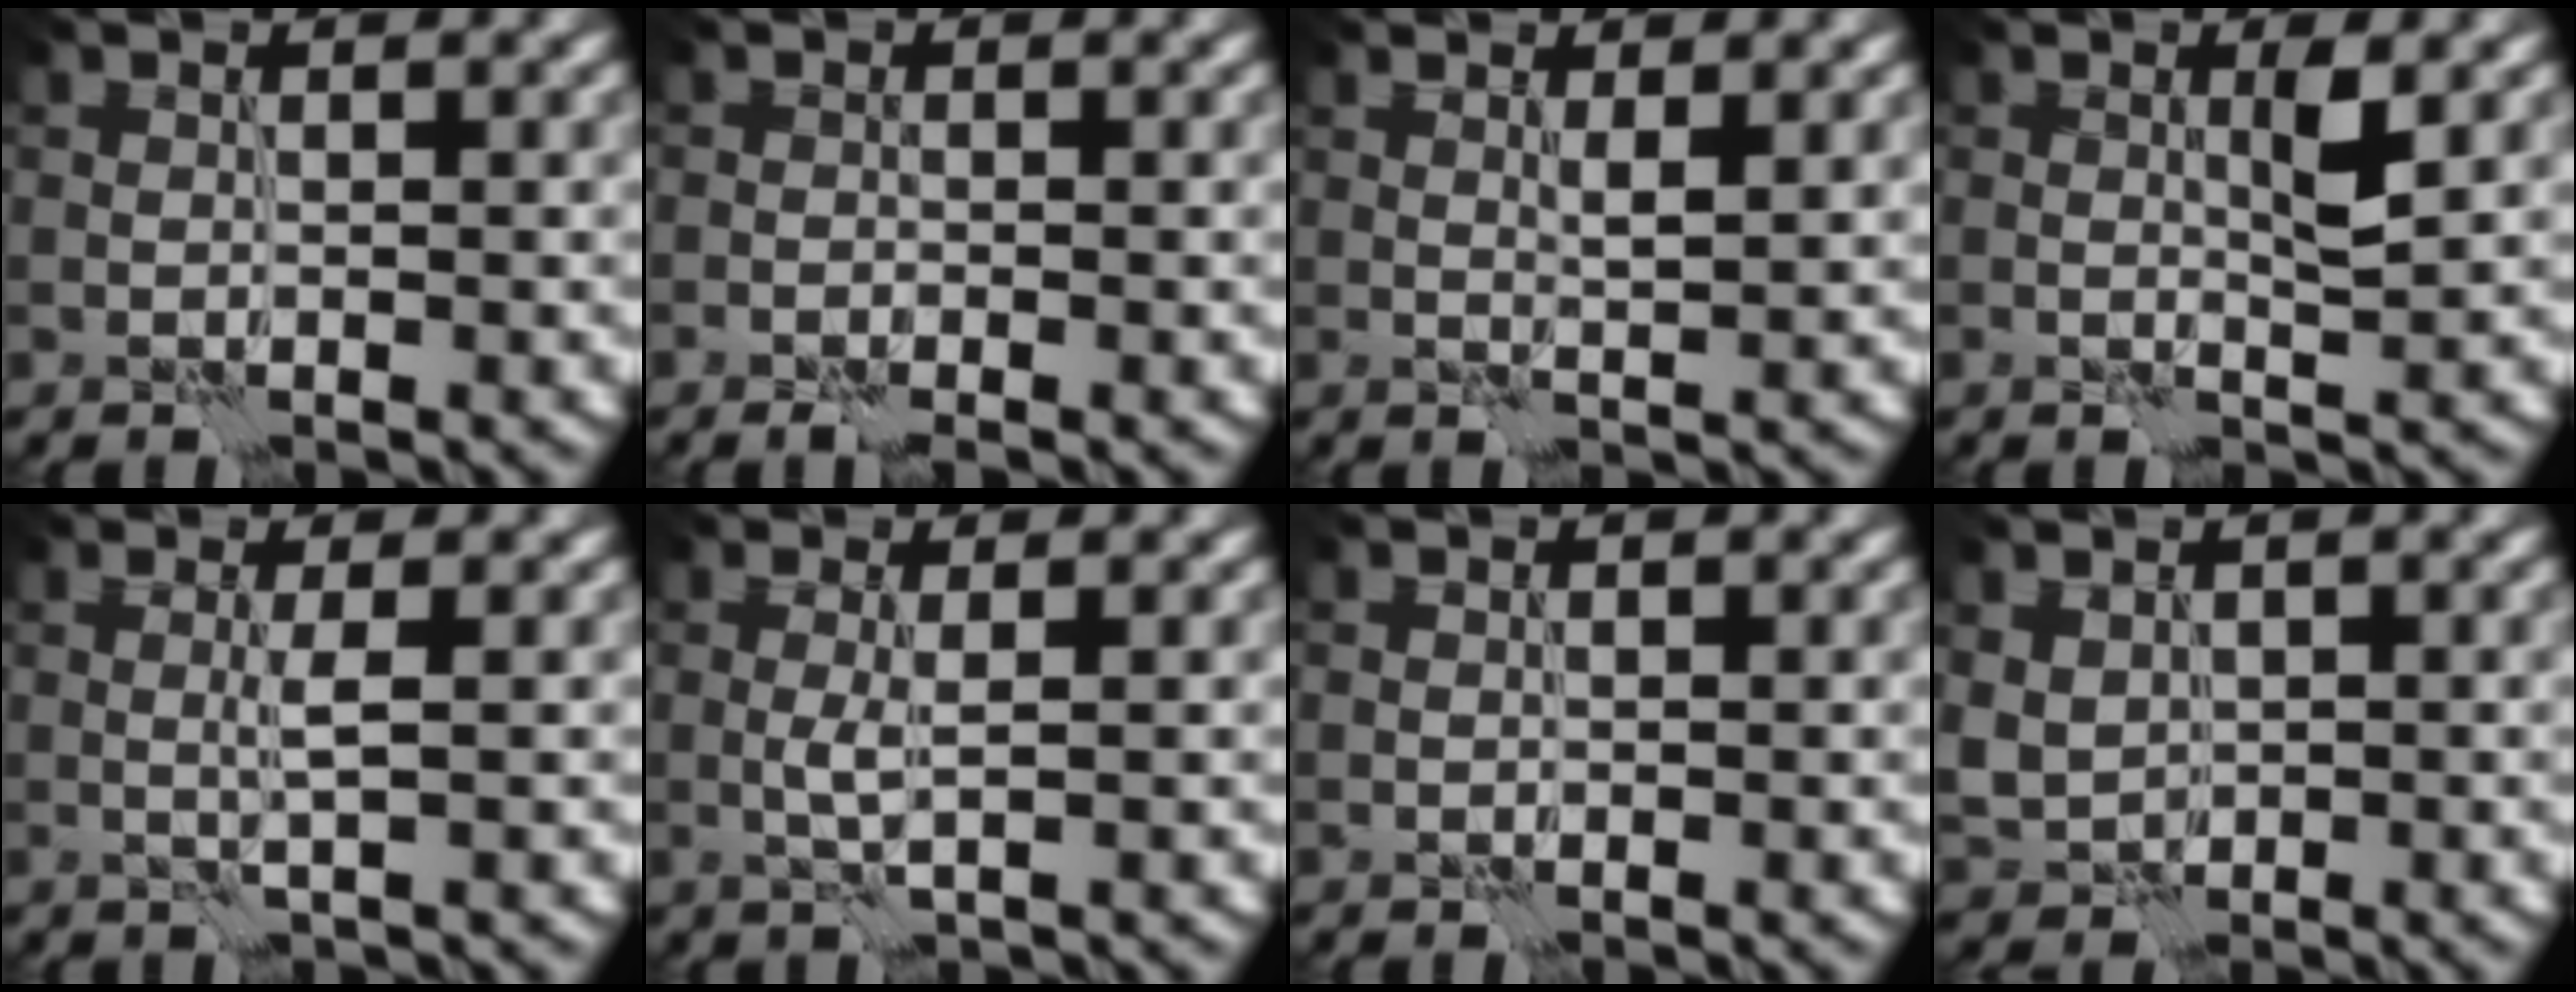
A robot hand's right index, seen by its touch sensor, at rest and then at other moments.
{"total": 1.3, "force": [-0.7, 0.4, 1.0], "torque": [-0.017, -0.002, -0.015]}
{"total": 1.3, "force": [0.8, 0.0, 1.0], "torque": [-0.020, -0.002, 0.013]}
{"total": 1.9, "force": [0.5, 0.2, 1.9], "torque": [-0.033, -0.001, 0.006]}
{"total": 1.4, "force": [0.2, -0.1, 1.4], "torque": [-0.030, 0.002, -0.001]}
{"total": 1.5, "force": [0.1, 0.0, 1.5], "torque": [-0.033, 0.001, 0.001]}
{"total": 0.0}
{"total": 2.4, "force": [0.7, 1.9, 1.2], "torque": [-0.035, -0.003, 0.018]}